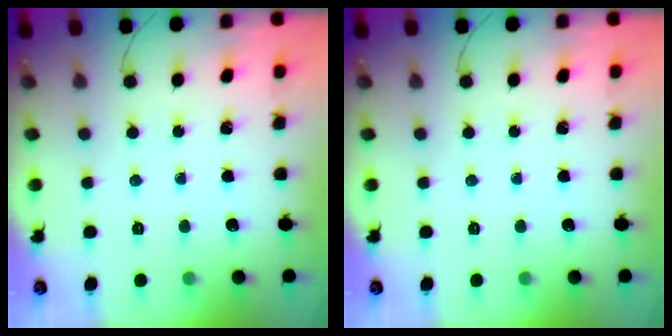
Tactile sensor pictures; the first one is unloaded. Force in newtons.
{"total": 0.0}